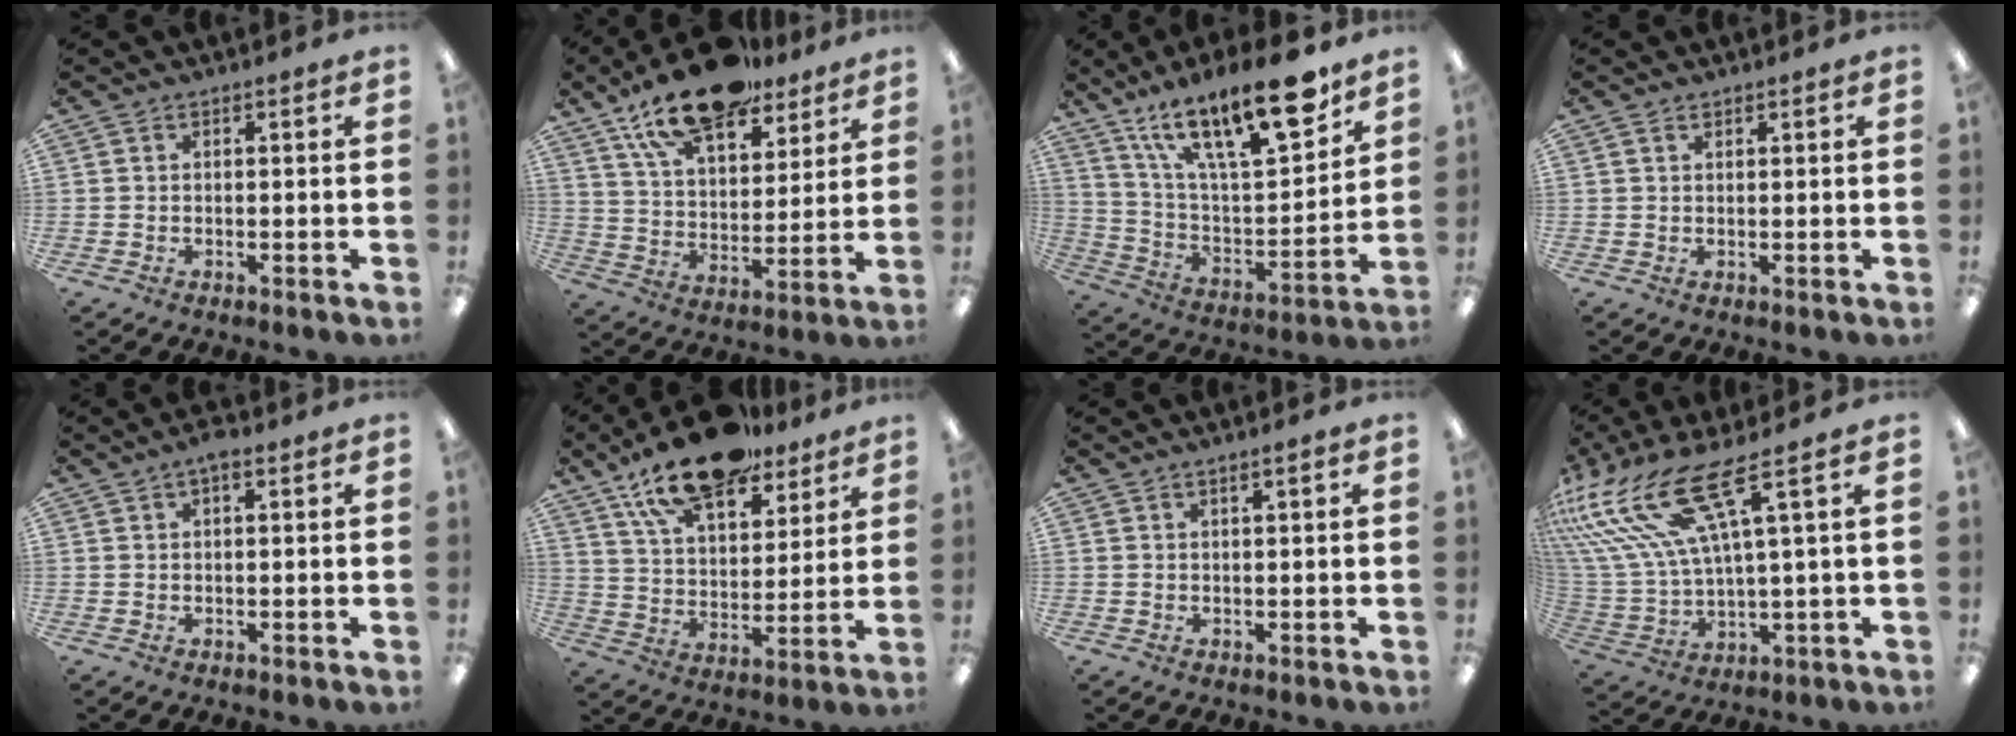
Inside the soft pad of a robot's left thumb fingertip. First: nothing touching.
{"total": 18.2, "force": [13.5, 7.6, 9.5], "torque": [-0.166, -0.068, 0.238]}
{"total": 23.9, "force": [15.8, 7.4, 16.3], "torque": [-0.261, -0.092, 0.262]}
{"total": 1.2, "force": [0.8, 0.6, 0.7], "torque": [-0.015, 0.001, 0.015]}
{"total": 2.4, "force": [1.4, 0.8, 1.8], "torque": [-0.029, 0.002, 0.022]}
{"total": 18.2, "force": [13.5, 7.6, 9.4], "torque": [-0.165, -0.068, 0.239]}
{"total": 1.6, "force": [1.0, 0.2, 1.3], "torque": [-0.026, 0.000, 0.017]}
{"total": 19.8, "force": [10.9, 6.5, 15.2], "torque": [-0.324, -0.055, 0.188]}